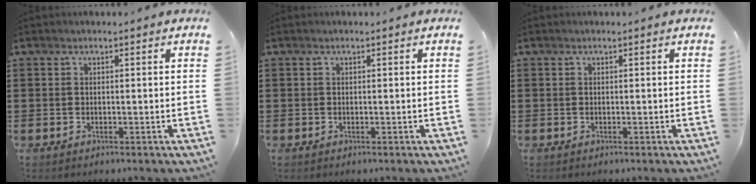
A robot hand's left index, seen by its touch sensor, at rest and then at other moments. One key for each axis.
{"total": 0.0}
{"total": 0.0}